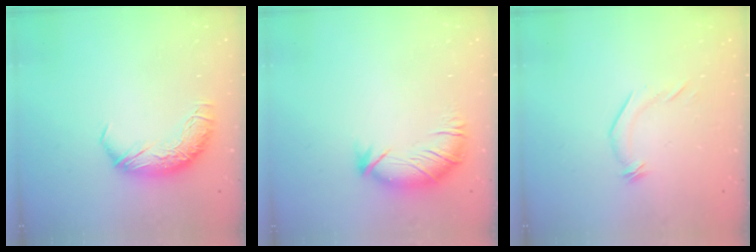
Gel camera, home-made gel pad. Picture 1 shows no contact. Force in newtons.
{"total": 2.7, "press": 2.0, "slide": 1.8}
{"total": 5.3, "press": 5.2, "slide": 1.0}